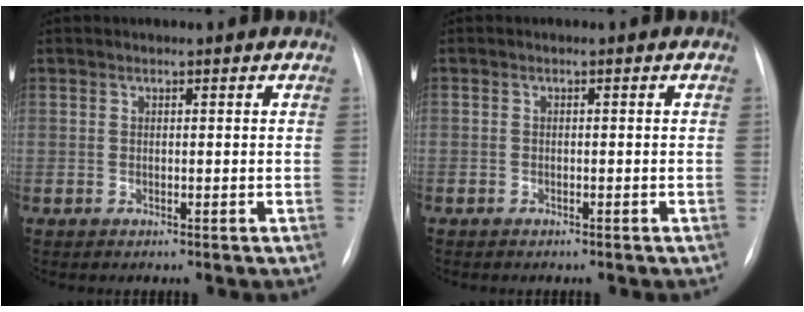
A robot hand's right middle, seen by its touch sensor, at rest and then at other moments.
{"total": 0.9, "force": [-0.6, 0.6, 0.1], "torque": [-0.008, 0.003, -0.010]}